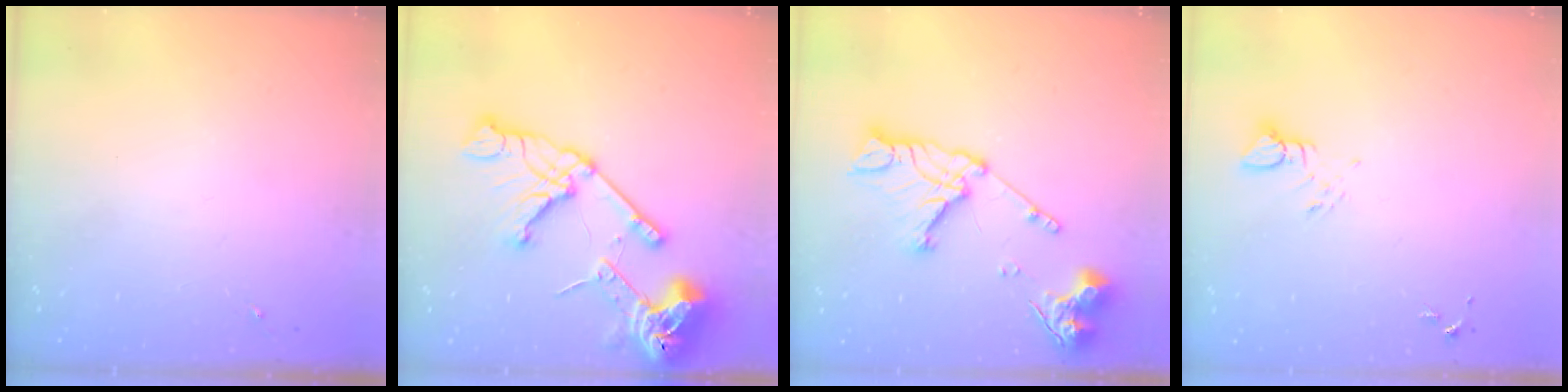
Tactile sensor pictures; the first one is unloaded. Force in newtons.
{"total": 24.0, "press": 23.9, "slide": 2.5}
{"total": 17.1, "press": 17.0, "slide": 1.9}
{"total": 3.8, "press": 3.7, "slide": 0.4}